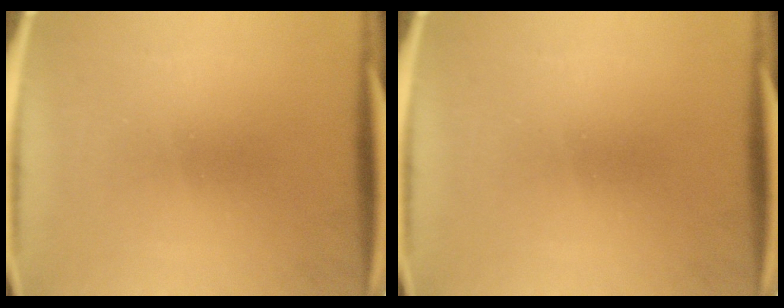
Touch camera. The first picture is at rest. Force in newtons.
{"total": 0.0}